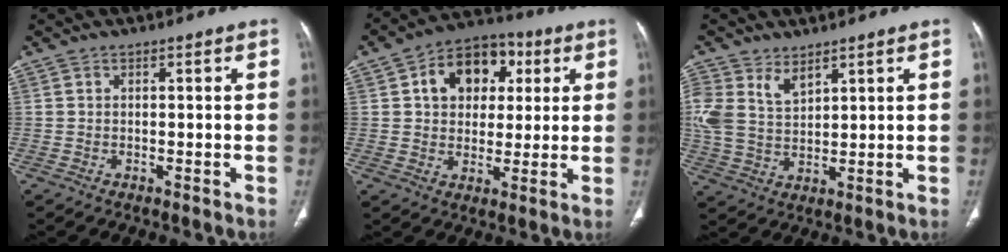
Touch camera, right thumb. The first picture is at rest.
{"total": 13.2, "force": [3.9, 9.8, 8.0], "torque": [-0.080, 0.008, 0.054]}
{"total": 7.8, "force": [4.3, 4.7, 4.5], "torque": [-0.081, -0.014, 0.098]}